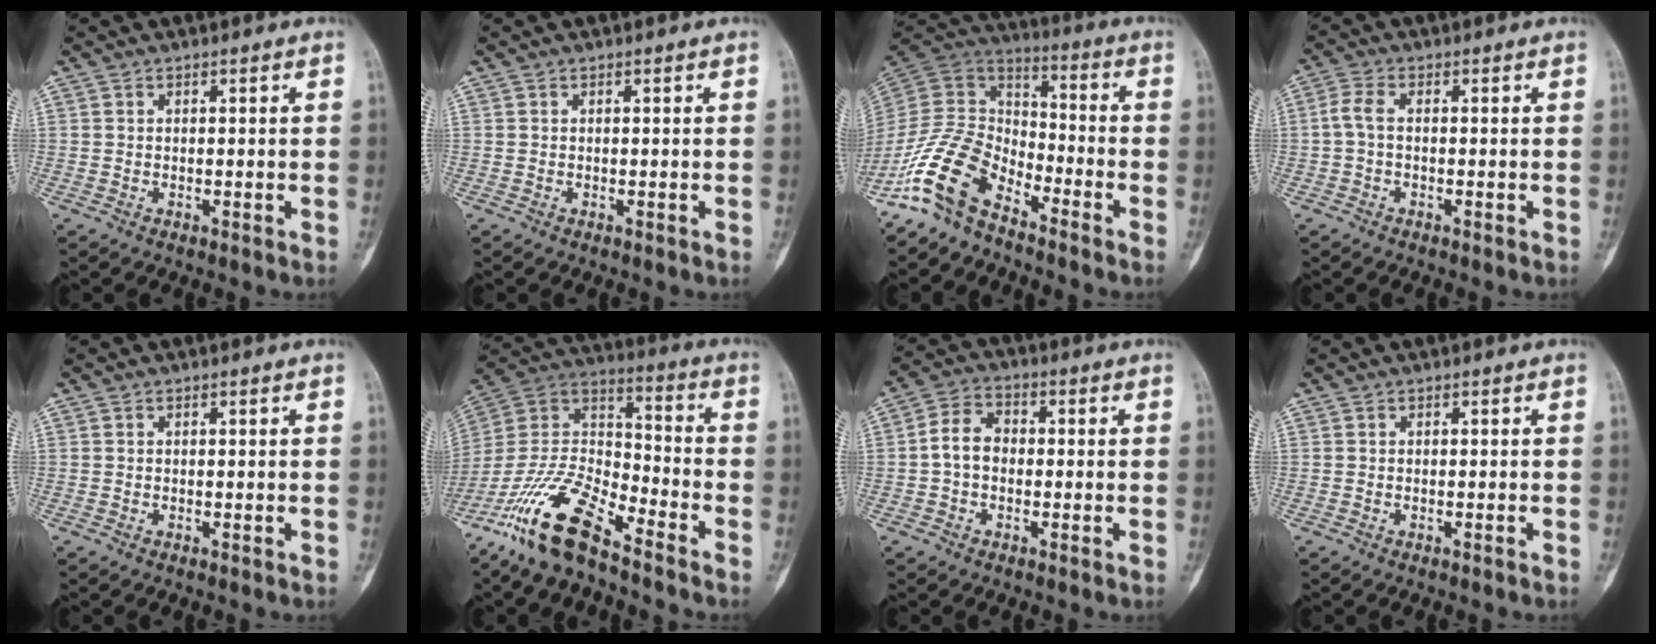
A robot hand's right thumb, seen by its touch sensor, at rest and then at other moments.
{"total": 0.0}
{"total": 13.3, "force": [-9.5, 6.4, 6.7], "torque": [-0.122, 0.083, -0.199]}
{"total": 3.1, "force": [-0.4, 1.6, 2.7], "torque": [-0.059, 0.012, -0.015]}
{"total": 0.0}
{"total": 17.7, "force": [-12.8, 5.4, 11.0], "torque": [-0.206, 0.072, -0.245]}
{"total": 6.2, "force": [-0.8, 4.6, 4.1], "torque": [-0.060, 0.024, -0.025]}
{"total": 0.0}